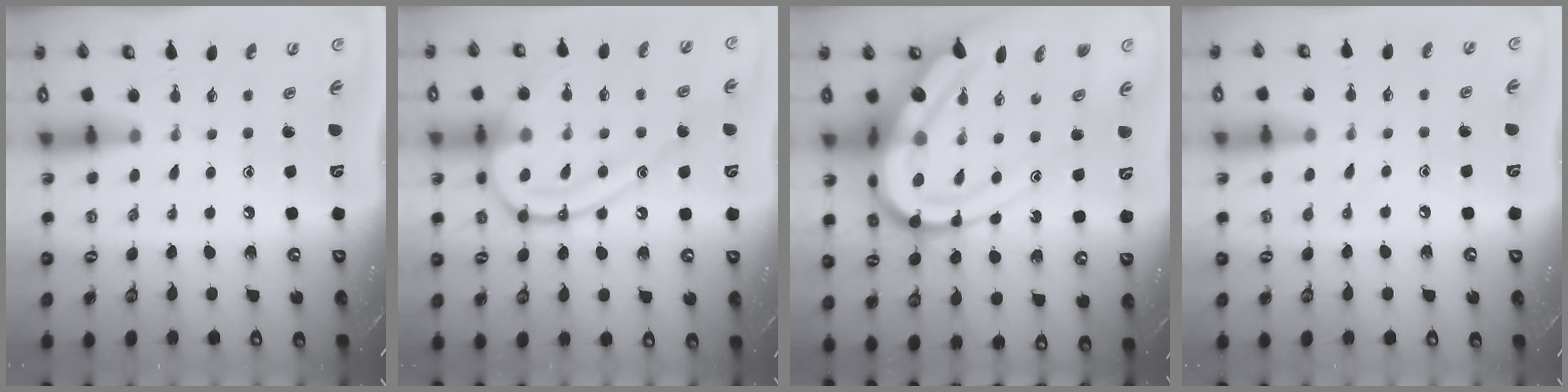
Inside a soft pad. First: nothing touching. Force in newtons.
{"total": 17.3, "press": 17.2, "slide": 1.7}
{"total": 22.8, "press": 22.6, "slide": 2.4}
{"total": 4.6, "press": 4.5, "slide": 0.5}